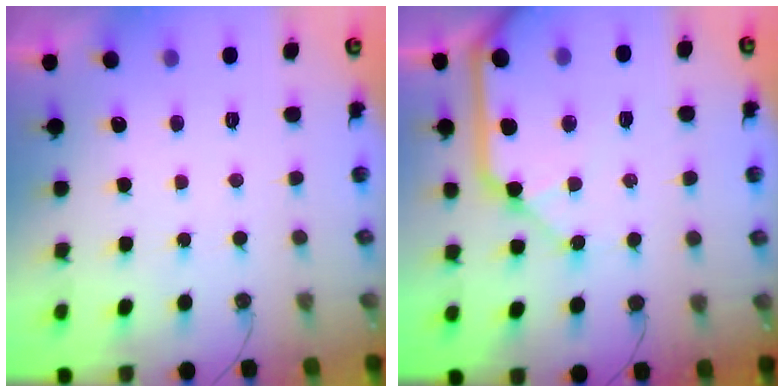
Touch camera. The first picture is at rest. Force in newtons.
{"total": 14.5, "press": 14.4, "slide": 2.1}